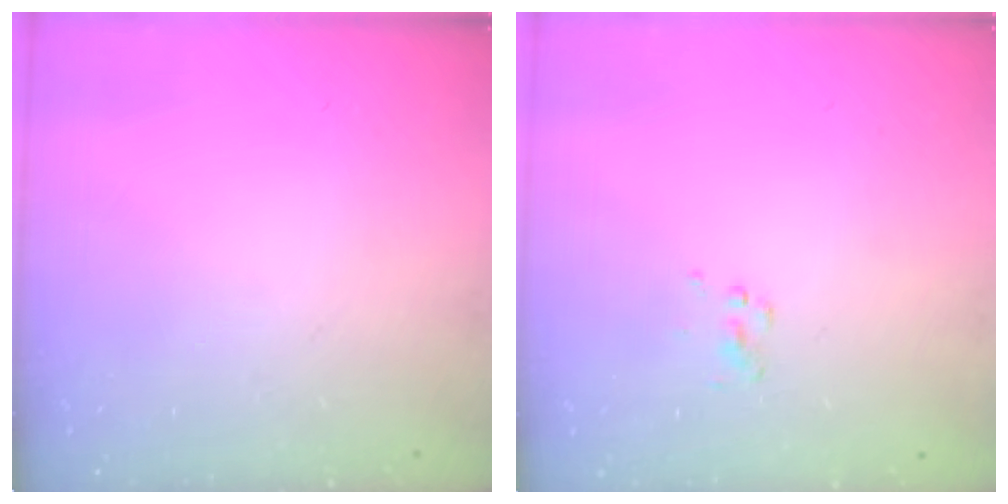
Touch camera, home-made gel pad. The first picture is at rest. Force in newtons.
{"total": 1.5, "press": 1.5, "slide": 0.1}